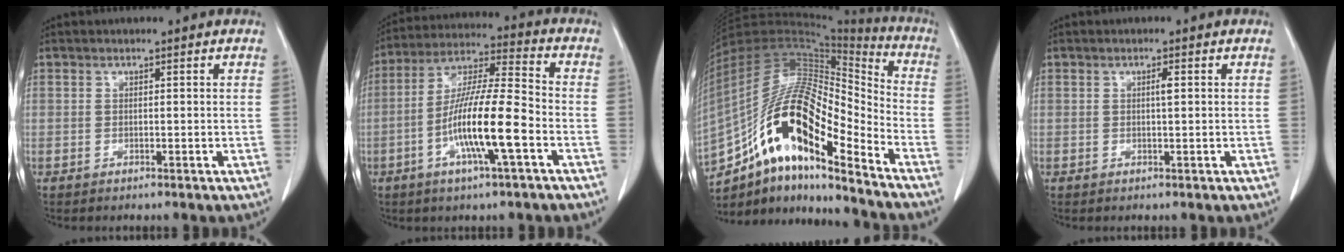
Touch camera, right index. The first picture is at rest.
{"total": 13.7, "force": [-4.5, 0.8, 13.0], "torque": [-0.245, 0.000, -0.084]}
{"total": 20.8, "force": [-11.8, 5.0, 16.5], "torque": [-0.330, 0.016, -0.207]}
{"total": 1.1, "force": [0.2, 0.1, 1.0], "torque": [-0.020, 0.002, 0.003]}